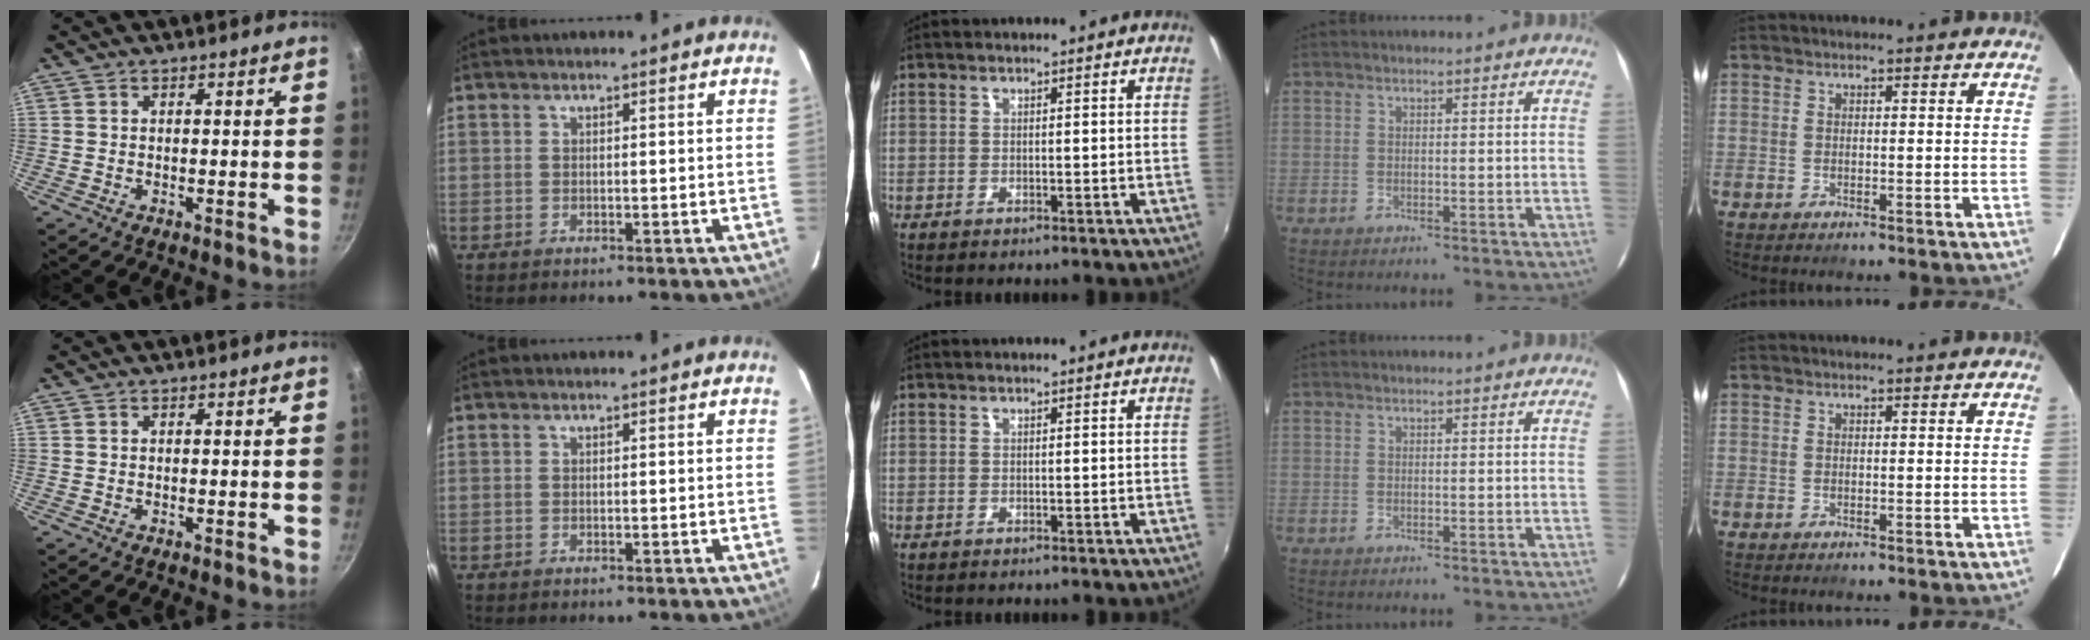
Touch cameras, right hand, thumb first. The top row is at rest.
{}